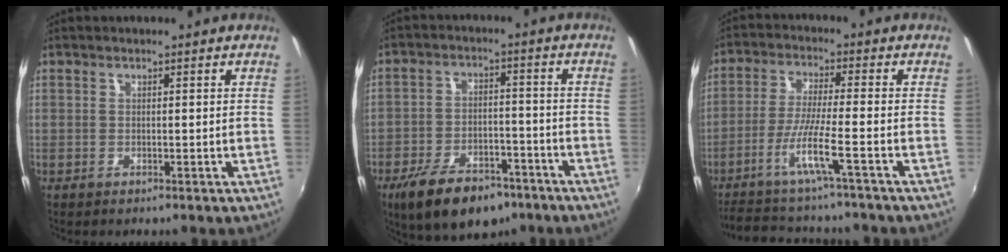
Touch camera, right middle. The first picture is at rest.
{"total": 14.7, "force": [-9.8, 7.2, 8.3], "torque": [-0.174, -0.012, -0.151]}
{"total": 11.2, "force": [-8.9, -0.3, 6.8], "torque": [-0.149, -0.023, -0.154]}